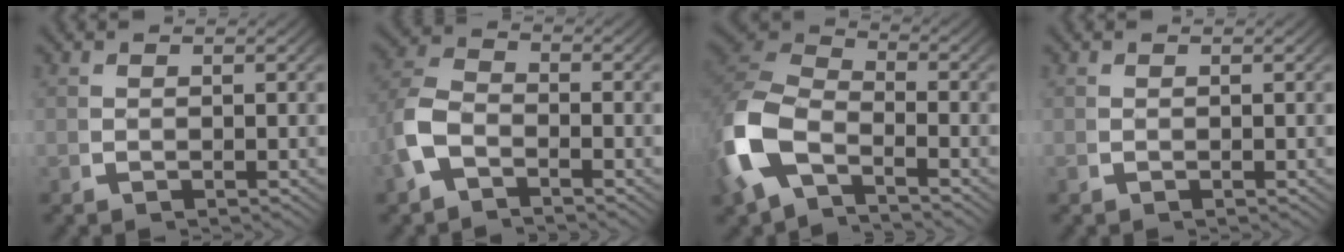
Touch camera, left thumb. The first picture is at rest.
{"total": 4.8, "force": [-1.6, 3.4, 3.0], "torque": [-0.080, -0.011, -0.027]}
{"total": 9.8, "force": [-1.6, 7.2, 6.5], "torque": [-0.163, -0.011, -0.032]}
{"total": 0.0}